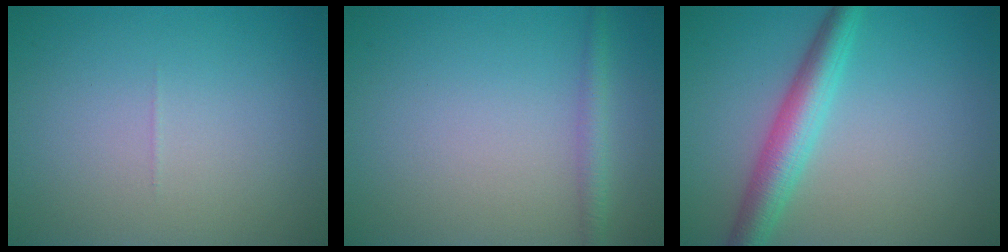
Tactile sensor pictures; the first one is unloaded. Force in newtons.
{"total": 1.6, "press": 1.6, "slide": 0.1}
{"total": 4.4, "press": 4.4, "slide": 0.1}